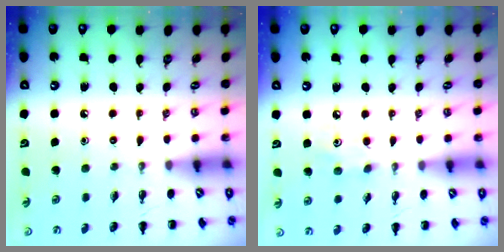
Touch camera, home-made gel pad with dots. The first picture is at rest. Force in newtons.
{"total": 3.4, "press": 3.3, "slide": 1.0}